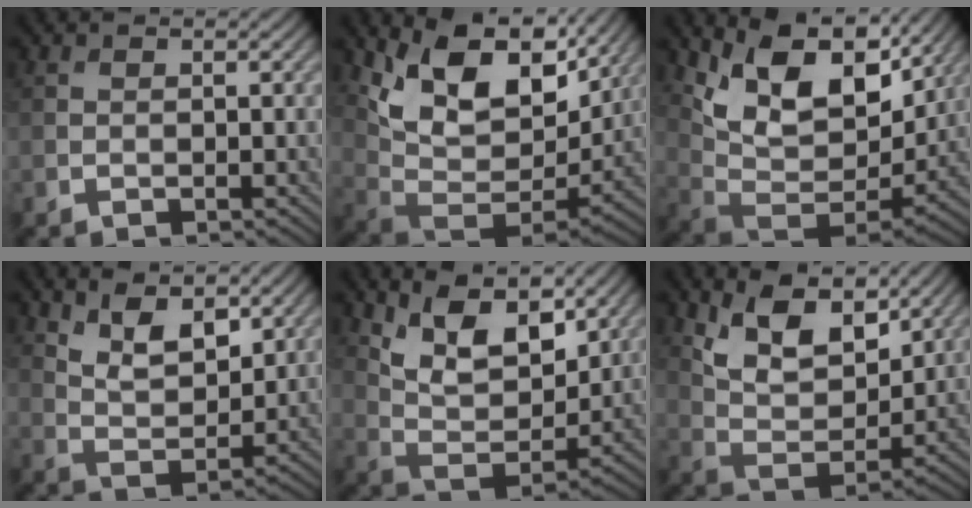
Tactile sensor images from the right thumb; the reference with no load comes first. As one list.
[{"total": 14.2, "force": [7.4, 8.0, 9.1], "torque": [-0.194, 0.001, 0.146]}, {"total": 13.6, "force": [7.5, 7.2, 8.7], "torque": [-0.187, 0.004, 0.143]}, {"total": 6.5, "force": [4.2, 2.8, 4.1], "torque": [-0.076, -0.018, 0.082]}, {"total": 10.3, "force": [6.5, 4.5, 6.6], "torque": [-0.140, -0.011, 0.115]}, {"total": 9.7, "force": [5.9, 4.7, 6.1], "torque": [-0.128, -0.010, 0.108]}]